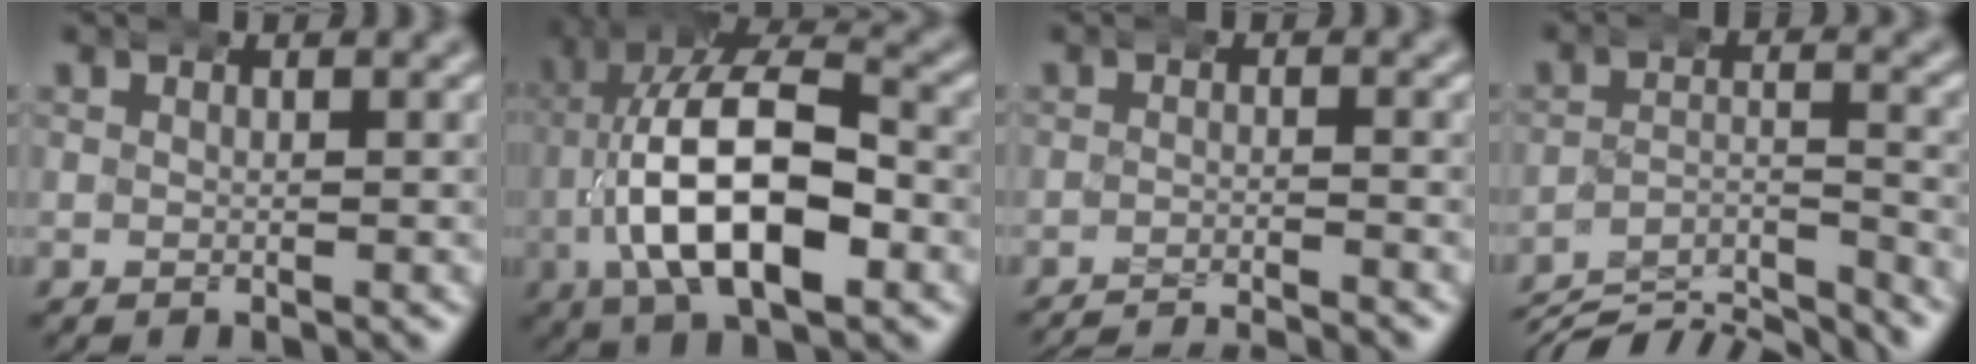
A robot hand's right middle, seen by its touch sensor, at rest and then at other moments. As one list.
[{"total": 12.5, "force": [-1.6, 7.2, 10.1], "torque": [-0.184, -0.014, -0.023]}, {"total": 8.4, "force": [-8.1, 1.5, 1.4], "torque": [-0.006, -0.014, -0.128]}, {"total": 7.2, "force": [-6.0, 2.7, 2.9], "torque": [-0.039, -0.014, -0.104]}]